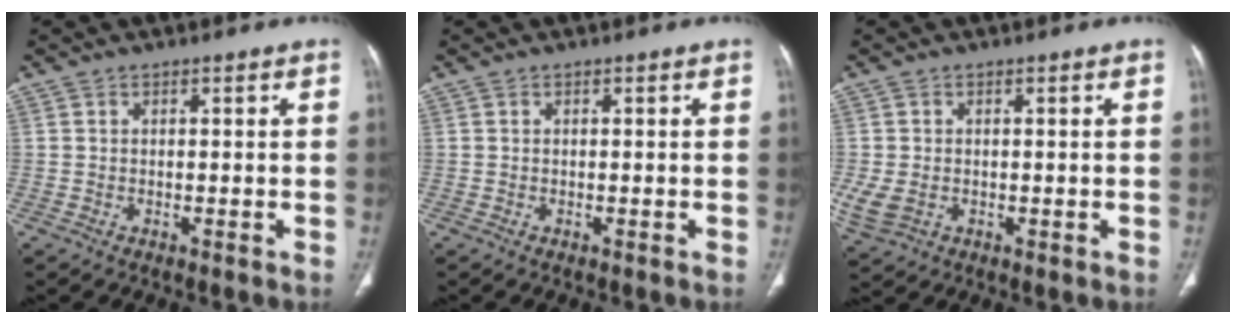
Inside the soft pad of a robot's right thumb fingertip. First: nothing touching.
{"total": 0.0}
{"total": 5.0, "force": [-0.7, 3.7, 3.3], "torque": [-0.080, -0.002, -0.003]}